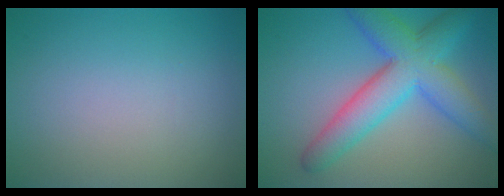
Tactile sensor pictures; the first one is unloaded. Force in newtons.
{"total": 7.7, "press": 7.7, "slide": 0.2}